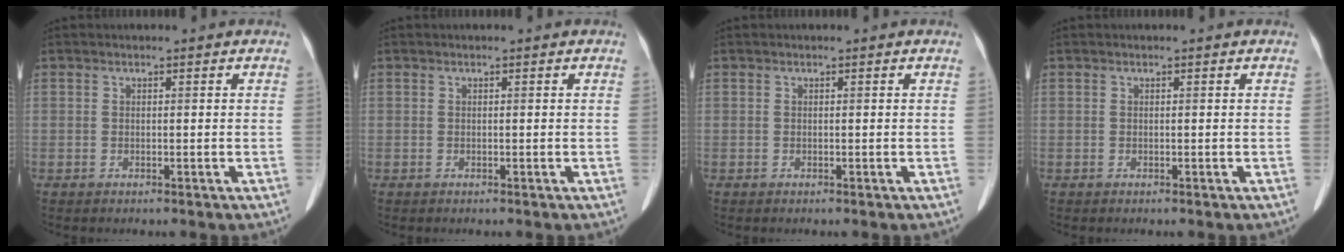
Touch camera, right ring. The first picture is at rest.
{"total": 0.0}
{"total": 0.0}
{"total": 0.0}